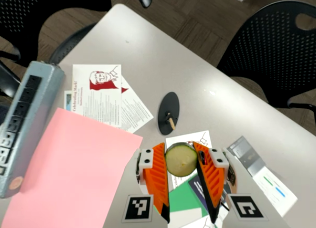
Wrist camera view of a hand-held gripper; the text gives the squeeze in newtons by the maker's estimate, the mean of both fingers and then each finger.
{"total": 12.2, "left": 12.0, "right": 12.5}